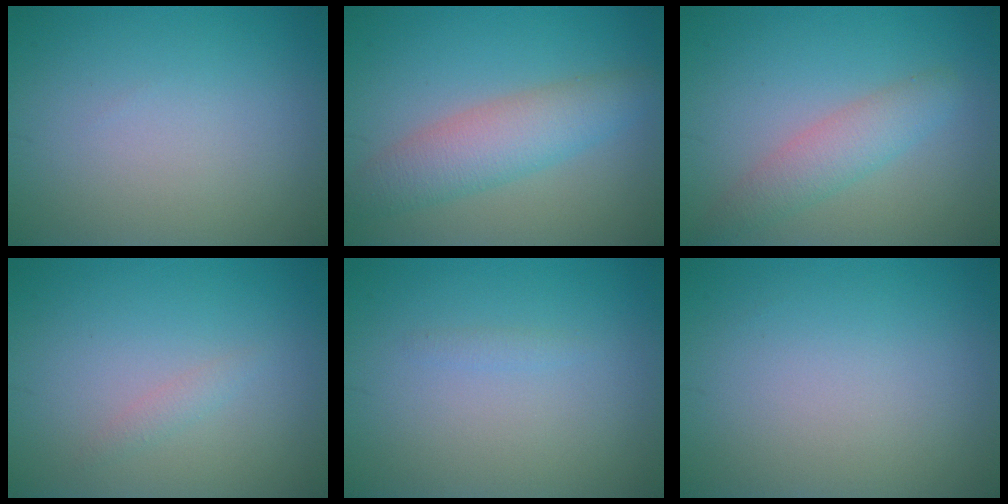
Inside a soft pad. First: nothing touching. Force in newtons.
{"total": 4.8, "press": 4.8, "slide": 0.1}
{"total": 3.0, "press": 2.9, "slide": 0.2}
{"total": 0.9, "press": 0.9, "slide": 0.1}
{"total": 0.6, "press": 0.6, "slide": 0.1}
{"total": 0.0}